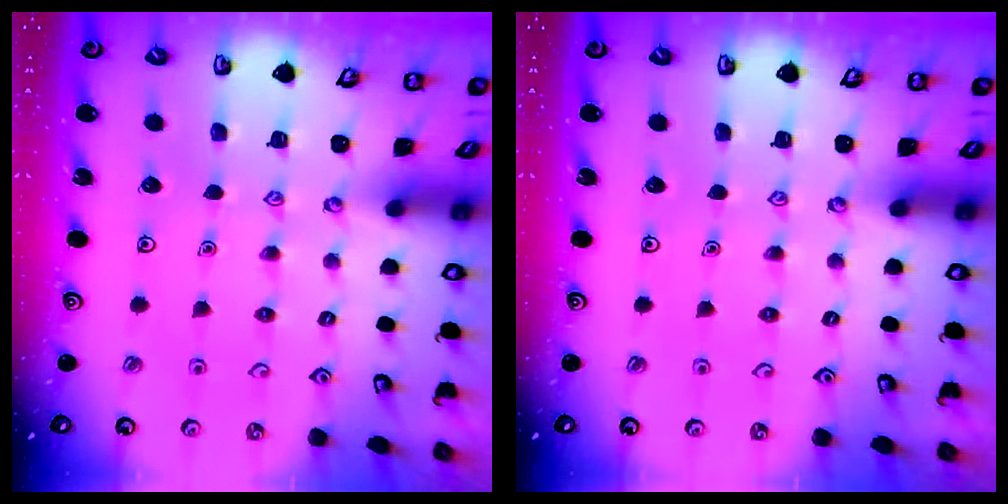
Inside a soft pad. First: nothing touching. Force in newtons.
{"total": 0.0}